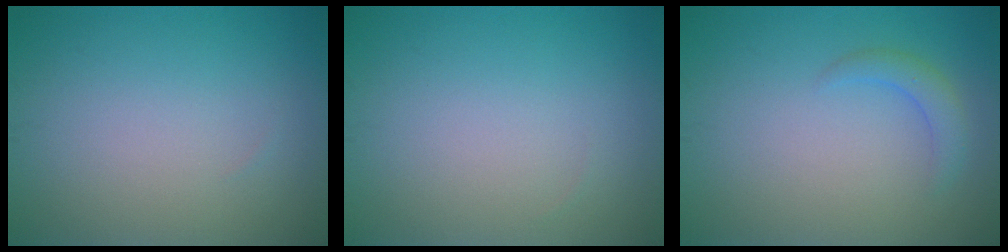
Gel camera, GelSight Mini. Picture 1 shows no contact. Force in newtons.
{"total": 0.0}
{"total": 1.7, "press": 1.7, "slide": 0.2}